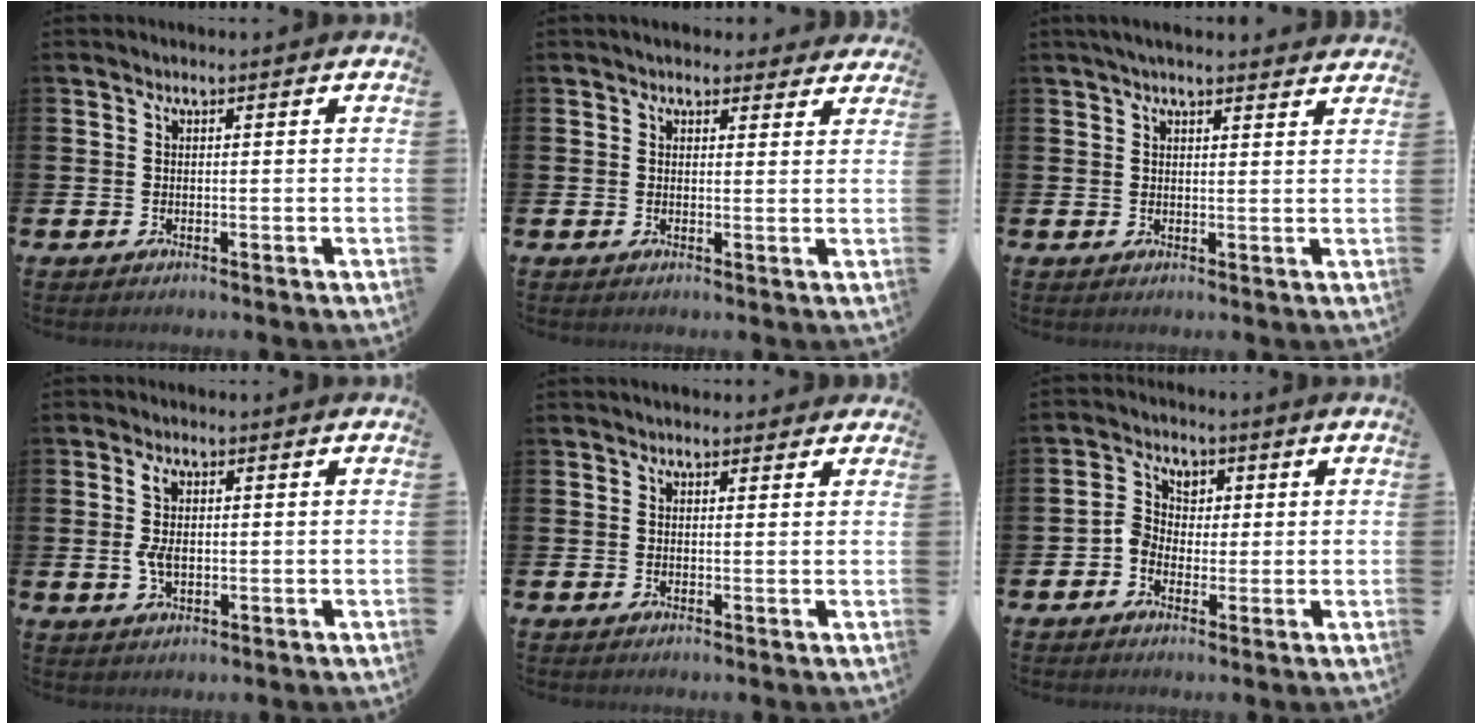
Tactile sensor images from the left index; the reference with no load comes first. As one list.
[{"total": 3.1, "force": [2.8, 1.2, 0.2], "torque": [0.010, -0.015, 0.048]}, {"total": 3.1, "force": [2.9, 0.3, 1.1], "torque": [-0.023, -0.006, 0.051]}, {"total": 3.7, "force": [0.6, 2.2, 3.0], "torque": [-0.053, 0.006, 0.006]}, {"total": 1.7, "force": [1.6, 0.6, 0.2], "torque": [0.005, -0.002, 0.026]}, {"total": 3.7, "force": [-0.3, 3.4, 1.4], "torque": [-0.036, 0.015, -0.010]}]